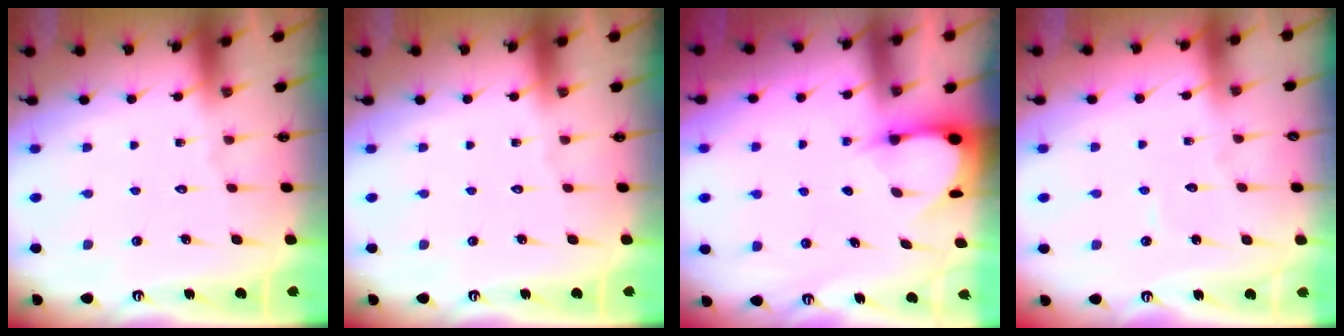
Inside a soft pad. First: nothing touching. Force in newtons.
{"total": 0.0}
{"total": 3.3, "press": 3.3, "slide": 0.3}
{"total": 3.7, "press": 3.7, "slide": 0.3}